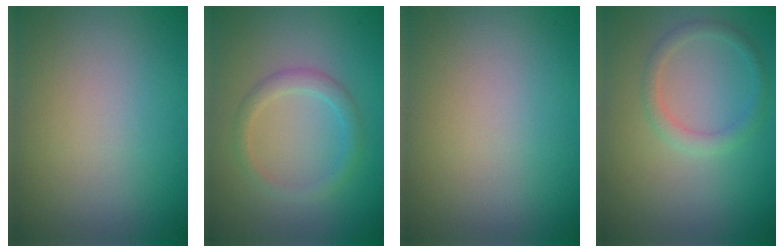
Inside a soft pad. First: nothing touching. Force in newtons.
{"total": 2.0, "press": 2.0, "slide": 0.1}
{"total": 0.0}
{"total": 1.7, "press": 1.7, "slide": 0.1}